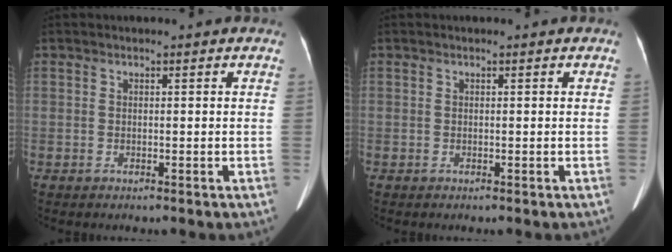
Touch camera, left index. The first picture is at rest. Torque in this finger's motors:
{"motor_torque": [0.03, 0.03, 0.01, 0.01]}